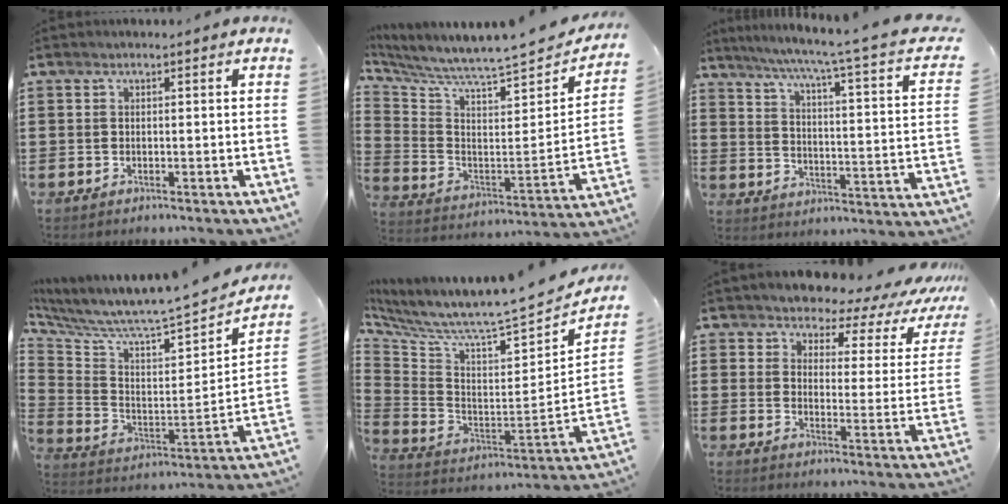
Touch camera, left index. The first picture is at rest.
{"total": 5.5, "force": [5.2, -0.5, 1.8], "torque": [-0.068, -0.067, 0.080]}
{"total": 5.0, "force": [3.7, -1.1, 3.2], "torque": [-0.080, -0.043, 0.049]}
{"total": 5.5, "force": [5.1, -0.6, 1.9], "torque": [-0.068, -0.064, 0.072]}
{"total": 6.1, "force": [5.1, 0.1, 3.5], "torque": [-0.092, -0.061, 0.071]}
{"total": 4.6, "force": [4.0, 1.7, 1.5], "torque": [-0.048, -0.029, 0.062]}